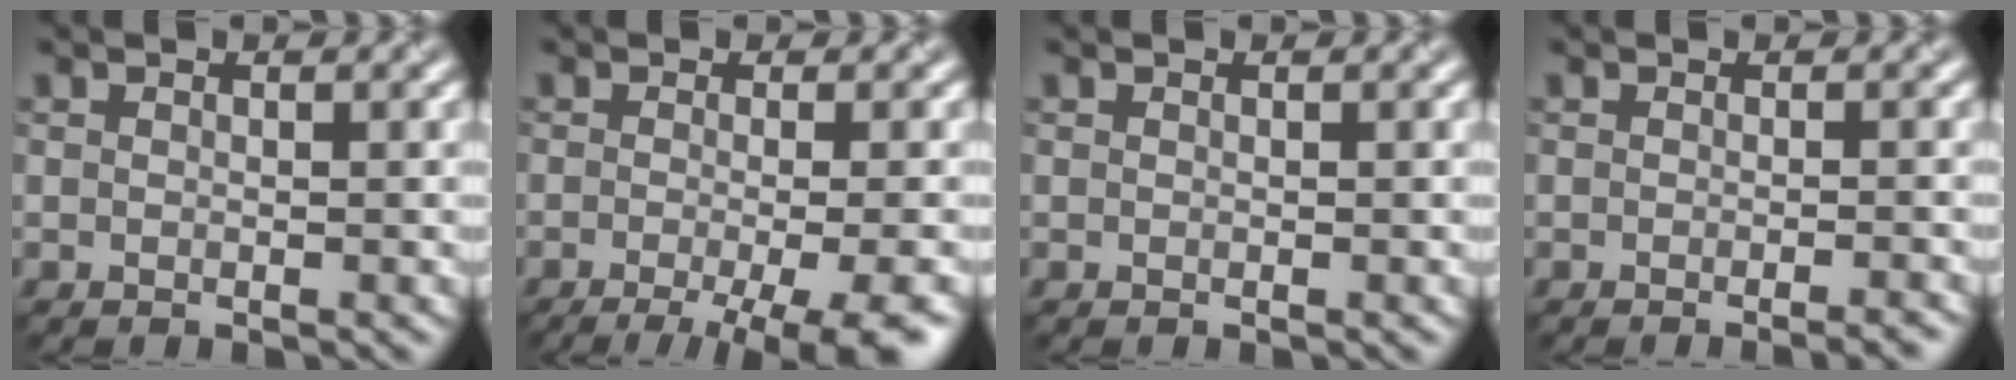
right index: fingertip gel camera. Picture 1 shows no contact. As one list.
[{"total": 8.3, "force": [-3.8, 2.6, 6.9], "torque": [-0.059, -0.005, -0.047]}, {"total": 0.0}, {"total": 1.8, "force": [-1.0, 0.4, 1.4], "torque": [-0.005, -0.004, -0.020]}]